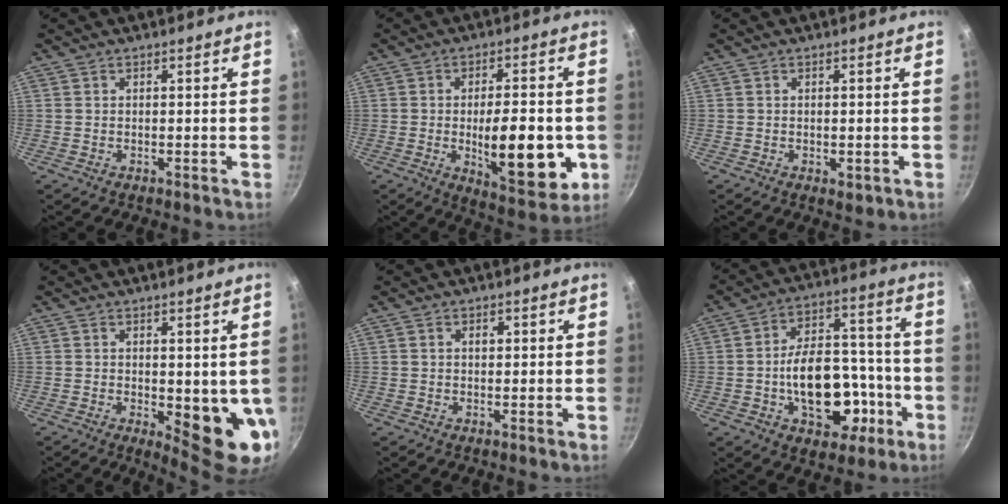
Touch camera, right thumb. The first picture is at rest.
{"total": 17.0, "force": [-3.0, 6.8, 15.3], "torque": [-0.190, -0.007, -0.033]}
{"total": 2.1, "force": [-0.5, 1.1, 1.7], "torque": [-0.022, -0.006, -0.006]}
{"total": 10.5, "force": [-0.6, 3.9, 9.7], "torque": [-0.102, -0.021, 0.001]}
{"total": 1.4, "force": [0.3, 0.9, 1.0], "torque": [-0.009, 0.005, 0.004]}
{"total": 19.0, "force": [-5.1, 11.9, 13.9], "torque": [-0.166, 0.055, -0.061]}